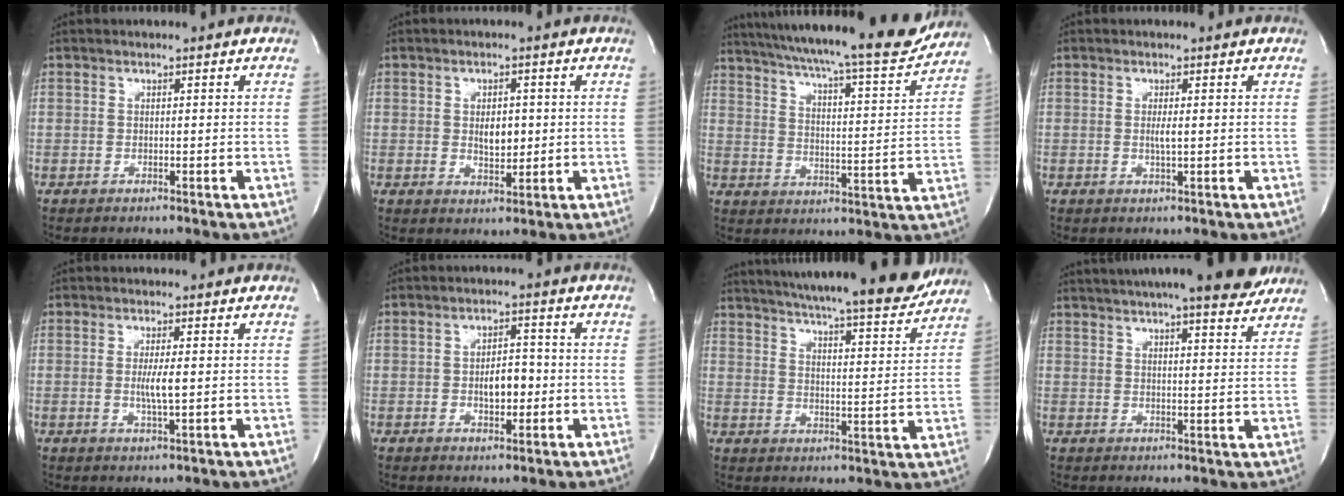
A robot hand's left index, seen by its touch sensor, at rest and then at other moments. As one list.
[{"total": 3.6, "force": [-0.2, 1.9, 3.1], "torque": [-0.050, -0.009, 0.003]}, {"total": 22.1, "force": [19.8, 1.4, 9.7], "torque": [-0.158, -0.041, 0.267]}, {"total": 1.9, "force": [-0.4, -0.1, 1.8], "torque": [-0.039, -0.008, -0.006]}, {"total": 3.3, "force": [-0.5, 0.1, 3.3], "torque": [-0.066, -0.011, -0.006]}, {"total": 4.6, "force": [-1.2, 2.2, 3.9], "torque": [-0.060, 0.002, -0.015]}, {"total": 20.9, "force": [18.9, 1.1, 8.8], "torque": [-0.138, -0.036, 0.251]}, {"total": 17.6, "force": [15.0, 2.2, 8.9], "torque": [-0.142, 0.016, 0.195]}]